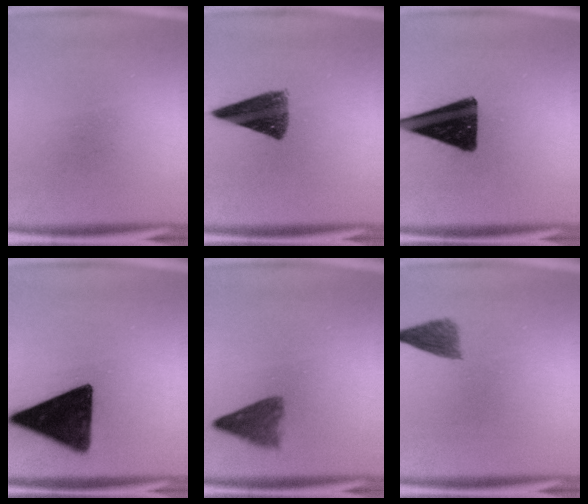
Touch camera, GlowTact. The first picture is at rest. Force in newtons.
{"total": 9.5}
{"total": 16.4}
{"total": 15.0}
{"total": 4.3}
{"total": 3.2}